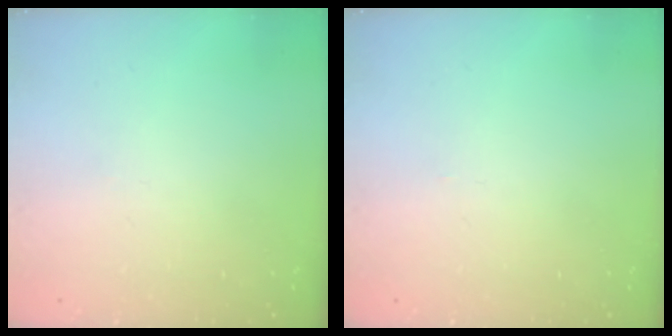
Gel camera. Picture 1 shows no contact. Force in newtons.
{"total": 0.0}